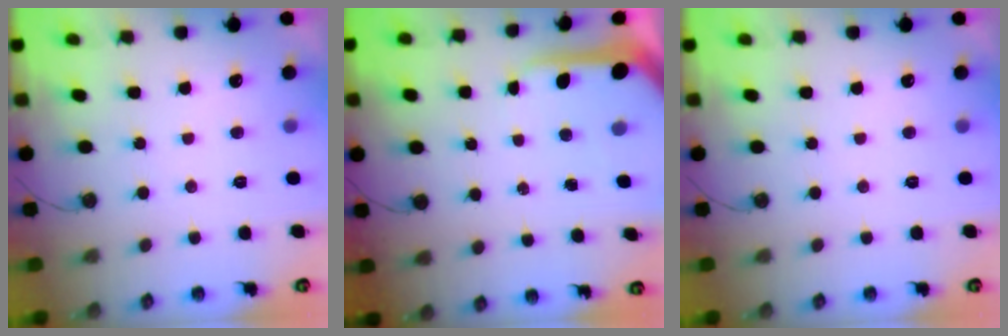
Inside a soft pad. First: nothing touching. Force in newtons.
{"total": 9.8, "press": 9.8, "slide": 1.0}
{"total": 0.0}